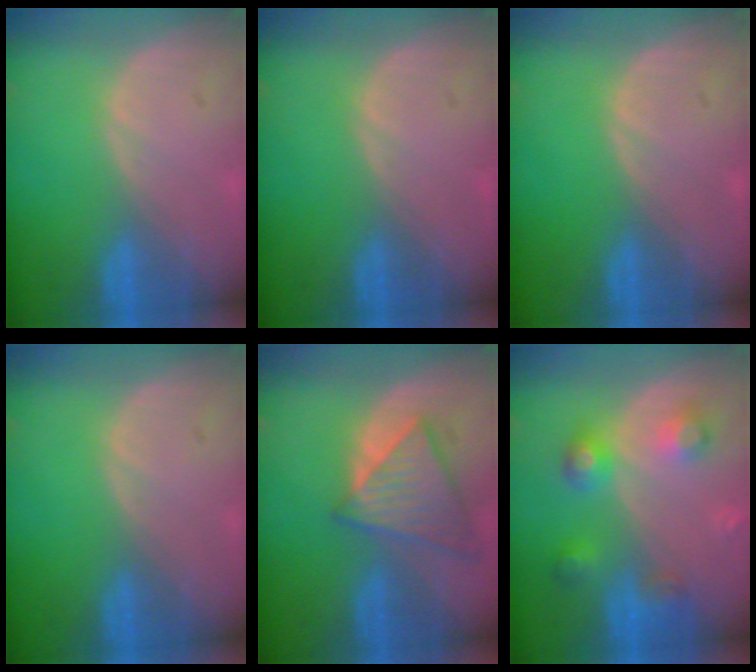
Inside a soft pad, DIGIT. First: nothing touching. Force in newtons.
{"total": 0.0}
{"total": 0.0}
{"total": 0.0}
{"total": 8.0, "press": 7.2, "slide": 3.6}
{"total": 5.9, "press": 5.9, "slide": 0.2}